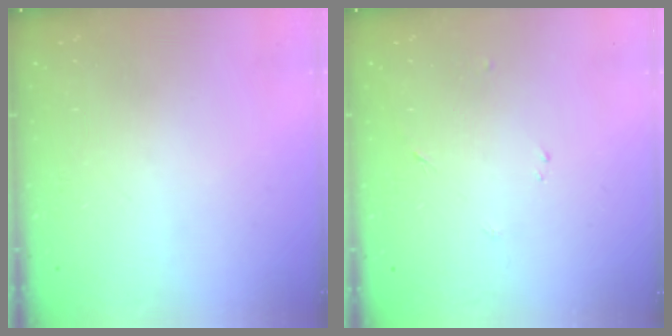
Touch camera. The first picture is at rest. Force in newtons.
{"total": 2.3, "press": 2.2, "slide": 0.3}